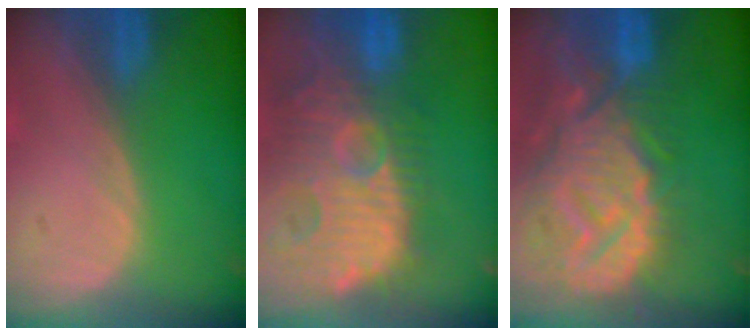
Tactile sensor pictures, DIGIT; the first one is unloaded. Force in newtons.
{"total": 14.4, "press": 12.6, "slide": 7.0}
{"total": 14.4, "press": 12.4, "slide": 7.3}